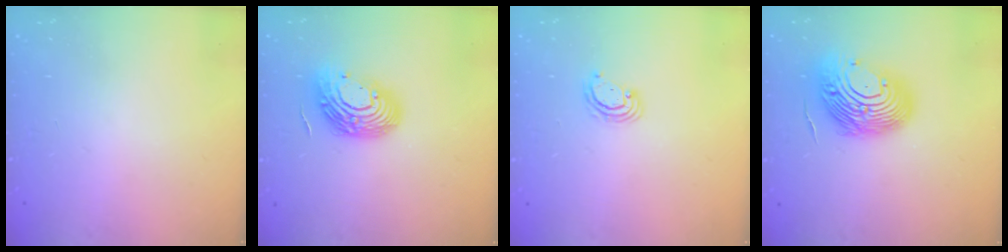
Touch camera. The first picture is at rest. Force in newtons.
{"total": 14.0, "press": 13.9, "slide": 1.1}
{"total": 3.6, "press": 3.6, "slide": 0.4}
{"total": 15.5, "press": 14.6, "slide": 5.1}